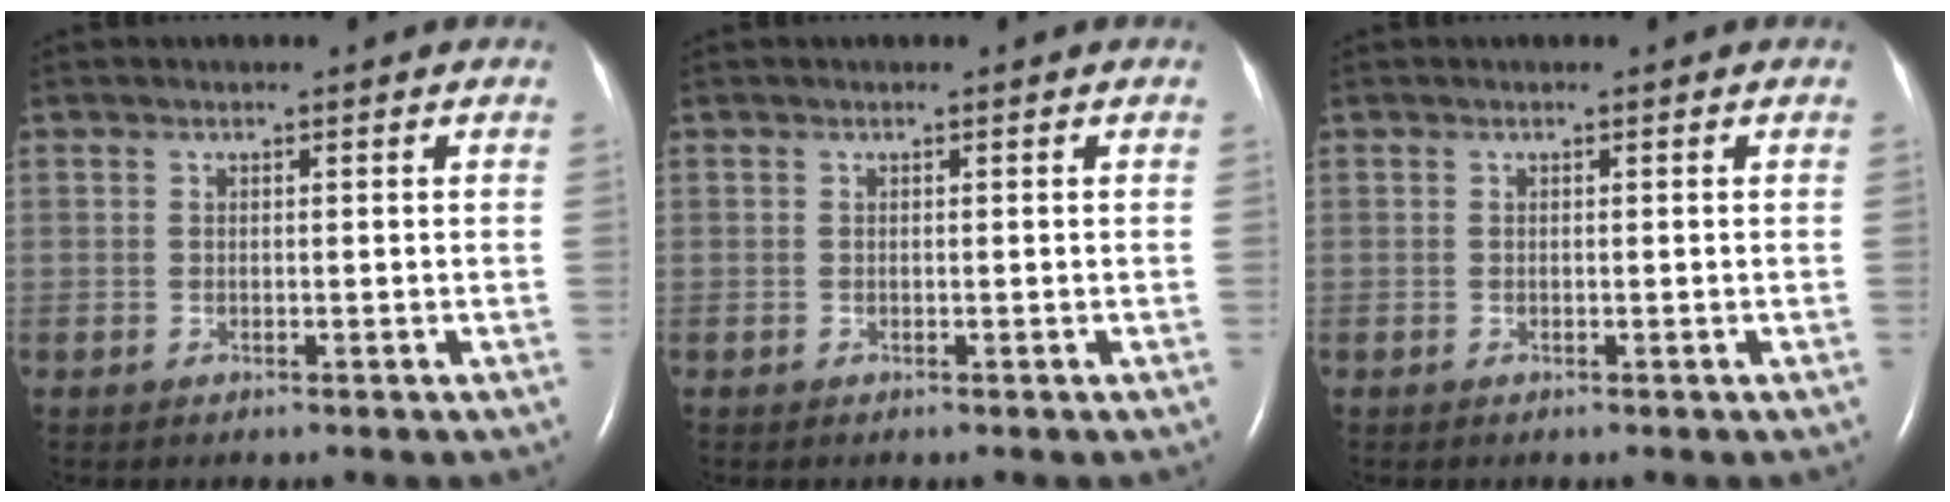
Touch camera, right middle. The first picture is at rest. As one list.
[{"total": 0.0}, {"total": 0.0}]